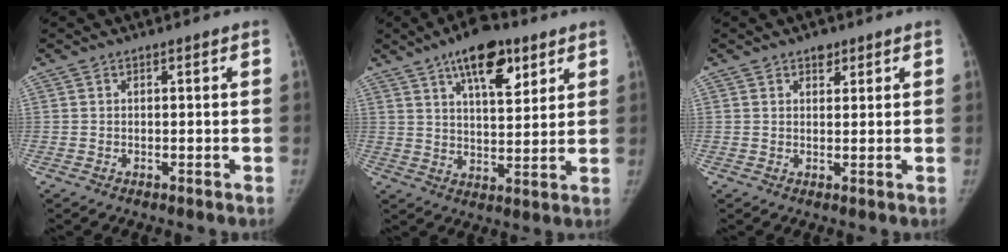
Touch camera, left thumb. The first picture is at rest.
{"total": 12.8, "force": [7.4, 5.4, 8.9], "torque": [-0.109, -0.034, 0.117]}
{"total": 2.3, "force": [1.5, 1.5, 0.9], "torque": [0.002, -0.007, 0.021]}